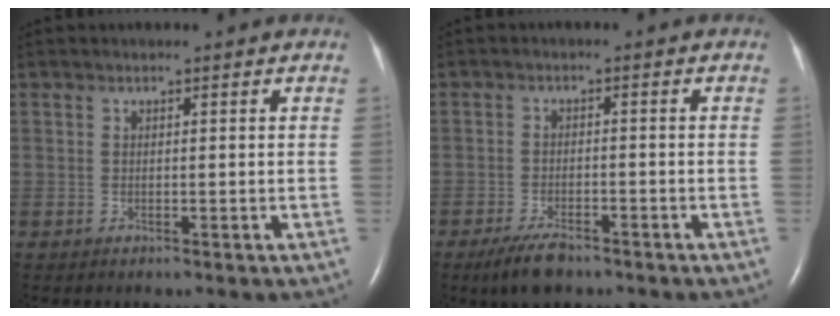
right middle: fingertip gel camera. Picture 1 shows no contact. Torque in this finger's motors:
{"motor_torque": [0.66, -0.61, 0.15, 0.03]}